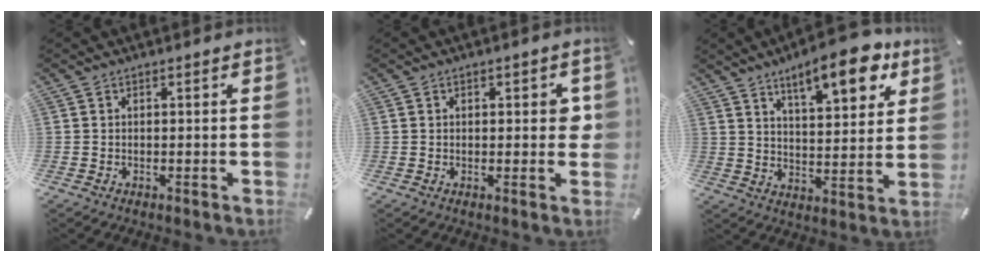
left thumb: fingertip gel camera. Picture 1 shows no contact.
{"total": 3.2, "force": [0.4, 1.6, 2.7], "torque": [-0.028, -0.001, -0.001]}
{"total": 14.0, "force": [9.4, 4.8, 9.2], "torque": [-0.129, -0.050, 0.153]}